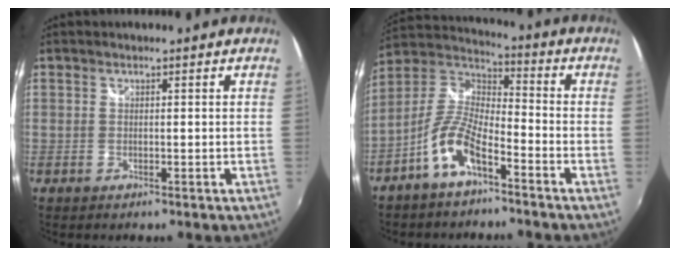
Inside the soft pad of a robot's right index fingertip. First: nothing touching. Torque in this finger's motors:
{"motor_torque": [1.17, -0.59, 0.53, 0.13]}